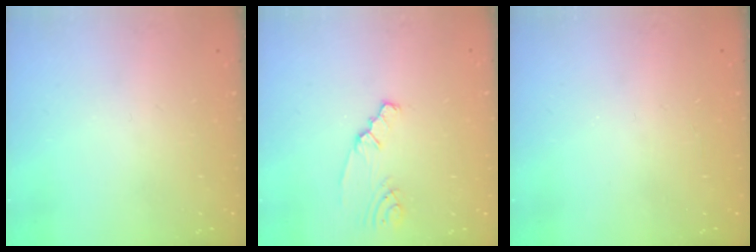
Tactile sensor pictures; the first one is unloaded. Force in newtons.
{"total": 2.0, "press": 2.0, "slide": 0.3}
{"total": 0.0}